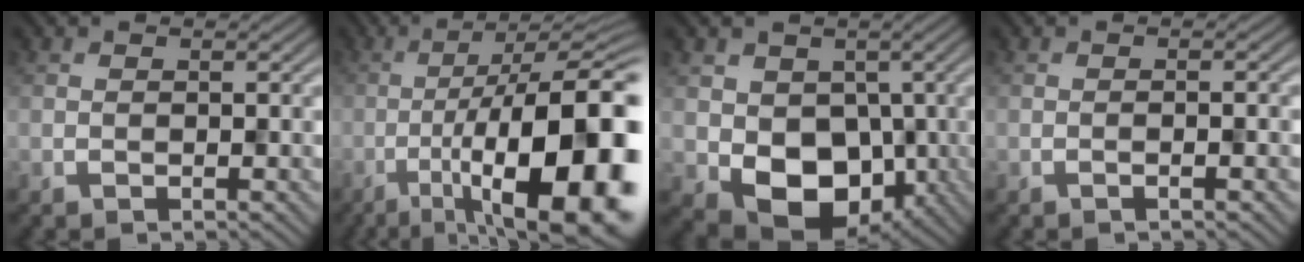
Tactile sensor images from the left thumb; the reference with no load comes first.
{"total": 18.3, "force": [-6.6, 5.8, 16.0], "torque": [-0.209, -0.012, -0.091]}
{"total": 7.8, "force": [-1.1, 6.5, 4.0], "torque": [-0.074, -0.026, -0.015]}
{"total": 1.1, "force": [-0.5, 0.2, 1.0], "torque": [-0.010, 0.007, -0.012]}